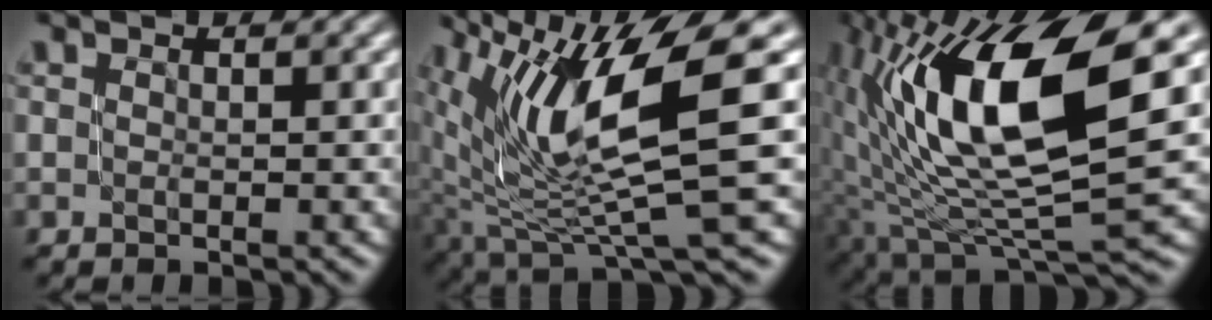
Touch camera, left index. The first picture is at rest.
{"total": 12.0, "force": [3.1, 3.5, 11.0], "torque": [-0.212, -0.007, 0.073]}
{"total": 14.5, "force": [3.0, 5.0, 13.3], "torque": [-0.253, 0.004, 0.049]}